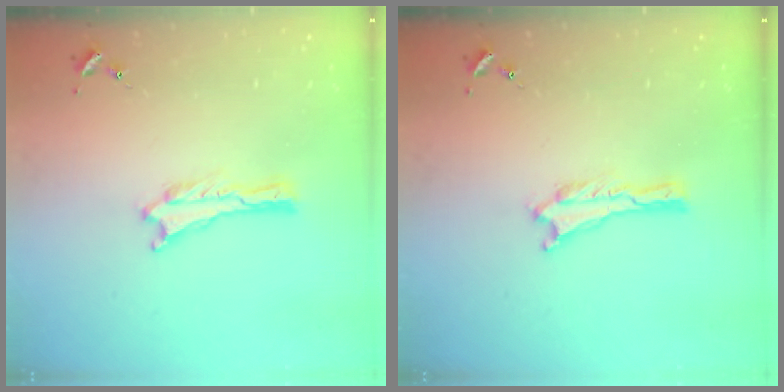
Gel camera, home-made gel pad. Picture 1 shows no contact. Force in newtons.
{"total": 0.0}